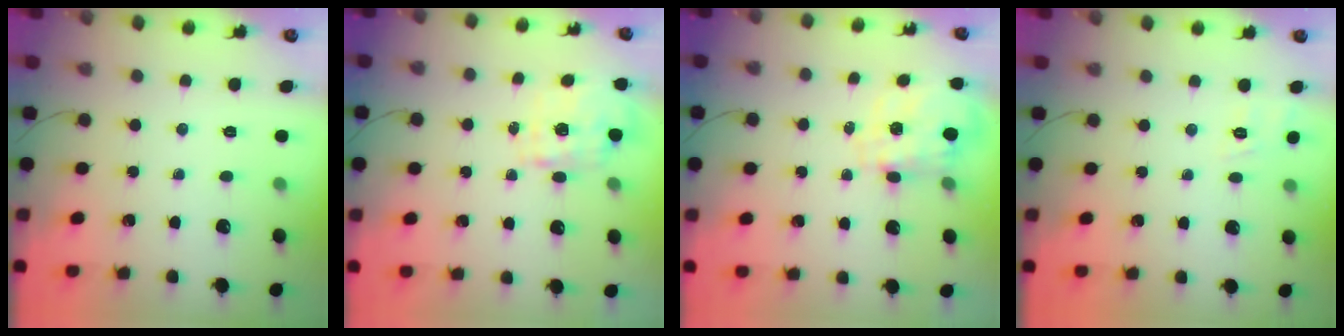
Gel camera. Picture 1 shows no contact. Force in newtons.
{"total": 1.8, "press": 1.7, "slide": 0.5}
{"total": 8.3, "press": 8.2, "slide": 0.8}
{"total": 3.5, "press": 3.1, "slide": 1.6}